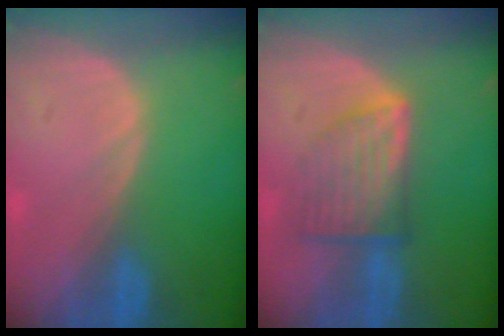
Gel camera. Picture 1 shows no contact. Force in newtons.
{"total": 7.3, "press": 6.6, "slide": 3.2}